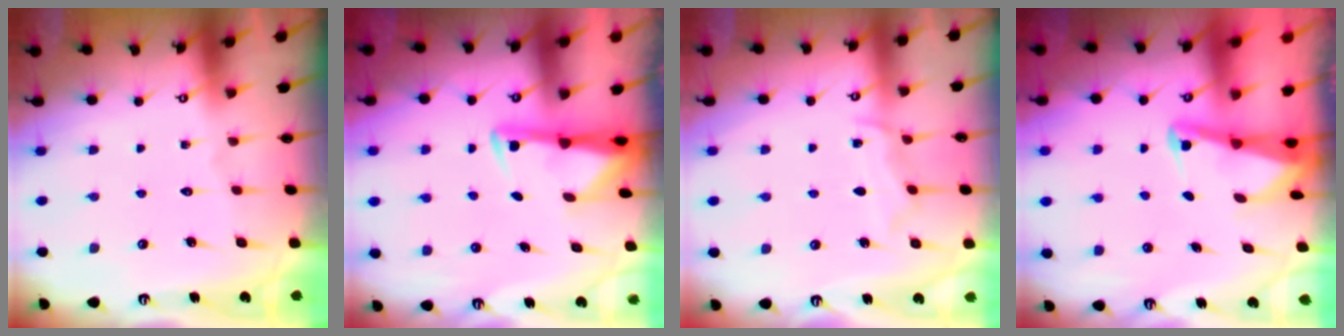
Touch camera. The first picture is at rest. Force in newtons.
{"total": 2.8, "press": 2.8, "slide": 0.5}
{"total": 6.4, "press": 6.4, "slide": 0.7}
{"total": 2.7, "press": 2.6, "slide": 0.6}